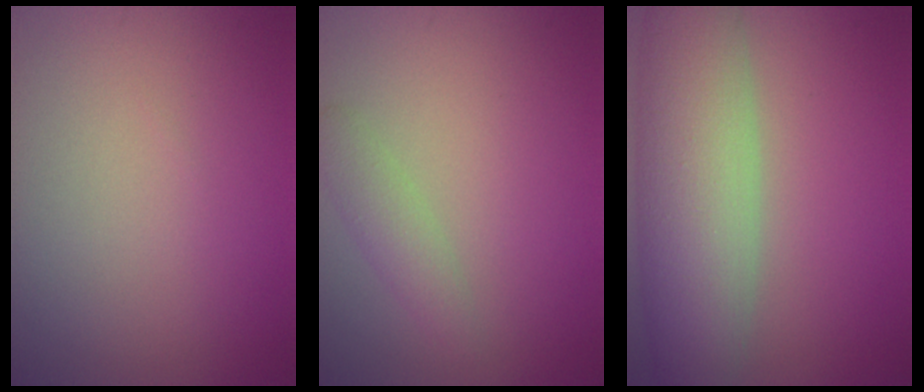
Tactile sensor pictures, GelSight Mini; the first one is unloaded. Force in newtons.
{"total": 1.9, "press": 1.9, "slide": 0.0}
{"total": 8.9, "press": 8.8, "slide": 0.6}